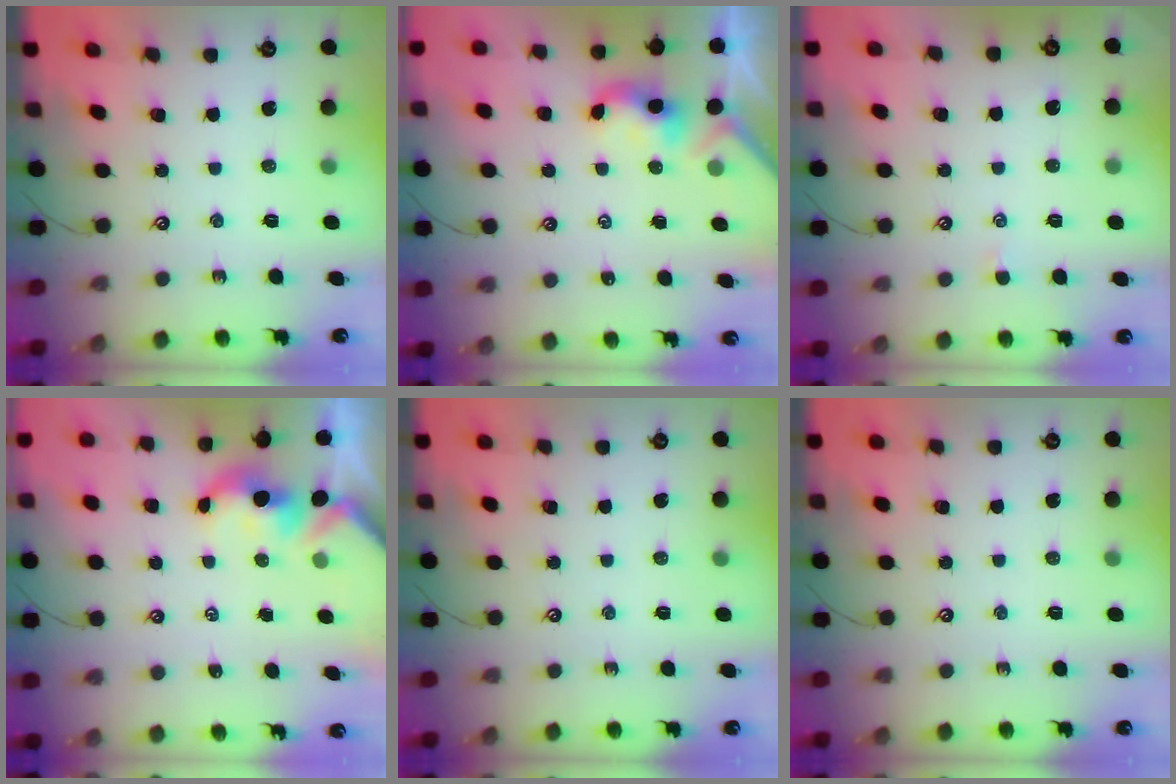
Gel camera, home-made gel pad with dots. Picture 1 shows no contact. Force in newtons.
{"total": 2.4, "press": 2.4, "slide": 0.2}
{"total": 0.7, "press": 0.6, "slide": 0.4}
{"total": 1.7, "press": 1.6, "slide": 0.2}
{"total": 0.0}
{"total": 0.0}